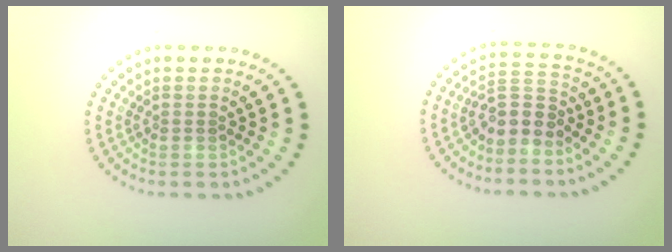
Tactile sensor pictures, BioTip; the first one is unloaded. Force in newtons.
{"total": 3.1, "press": 2.7, "slide": 1.6}